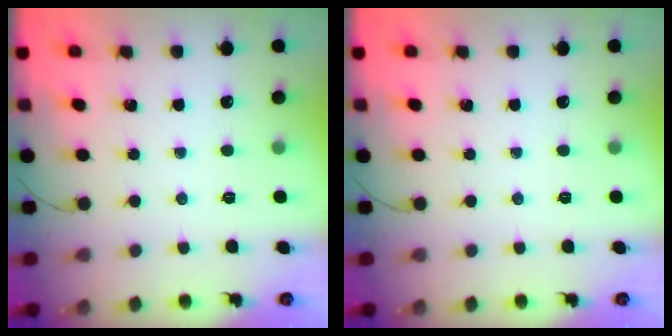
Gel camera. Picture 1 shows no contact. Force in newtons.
{"total": 0.0}